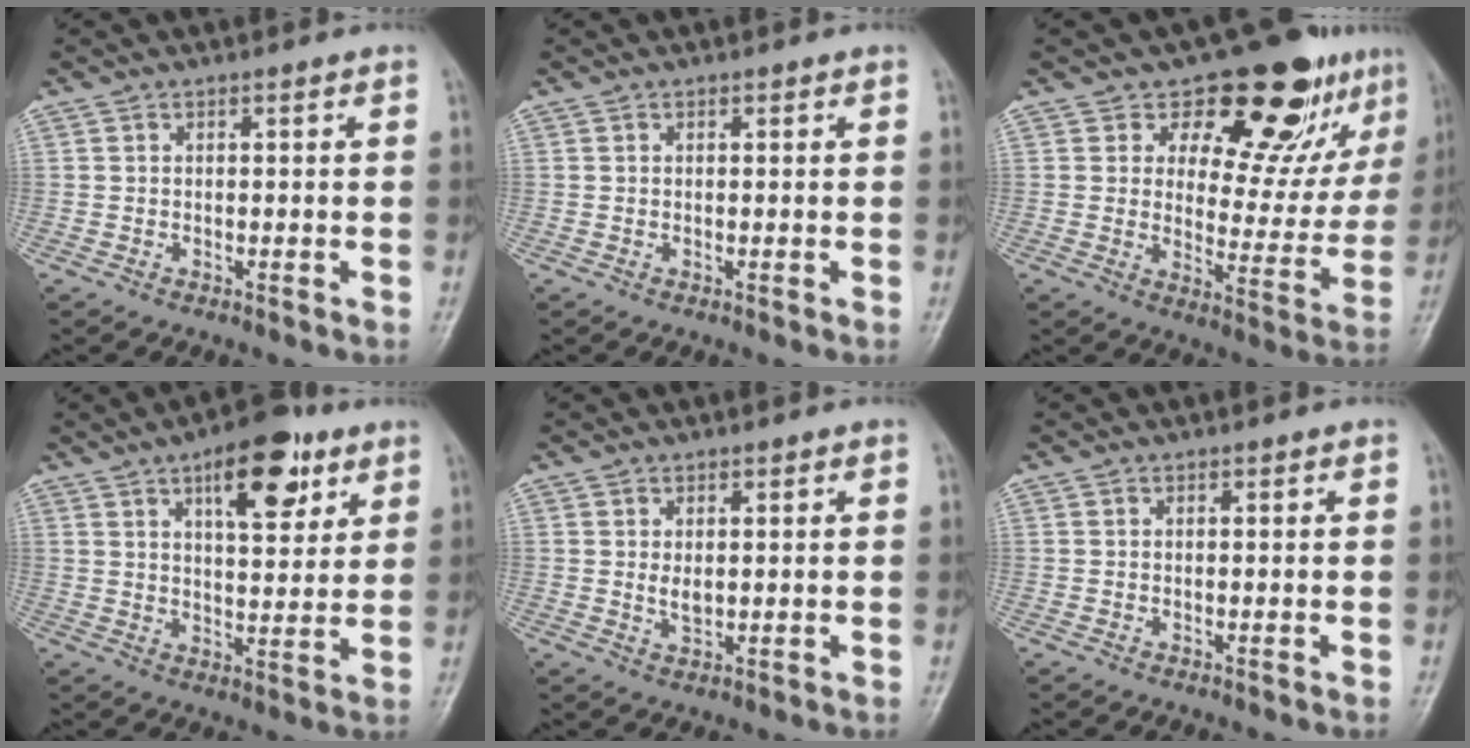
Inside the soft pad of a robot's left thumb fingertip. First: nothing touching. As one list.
[{"total": 0.0}, {"total": 17.7, "force": [11.3, 8.8, 10.3], "torque": [-0.062, -0.067, 0.150]}, {"total": 13.5, "force": [6.9, 5.9, 10.0], "torque": [-0.112, -0.024, 0.100]}, {"total": 2.6, "force": [0.6, 1.7, 1.9], "torque": [-0.026, -0.008, 0.013]}, {"total": 0.0}]